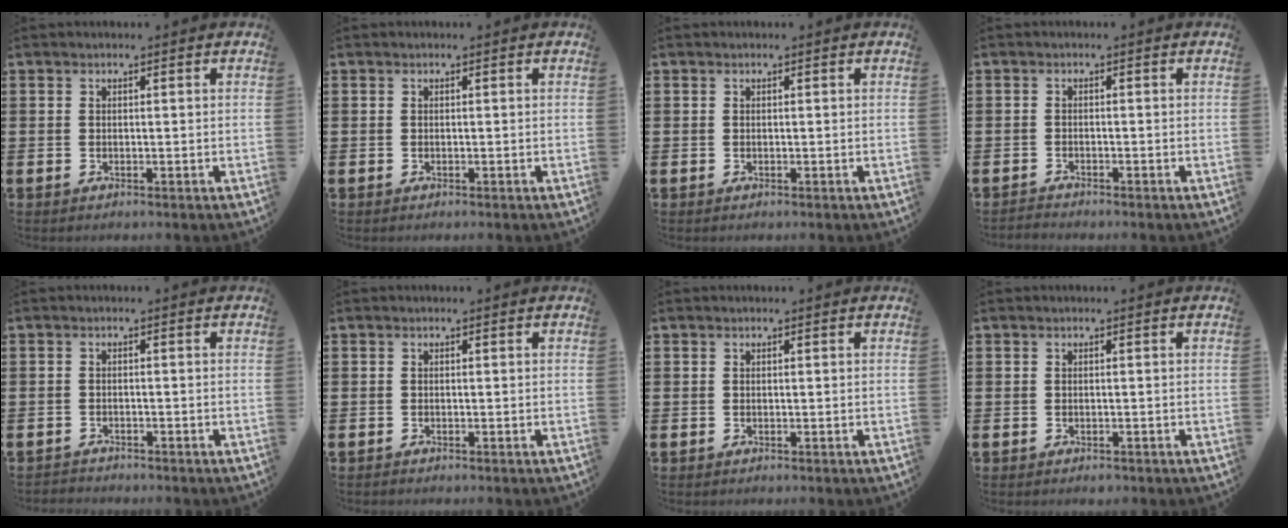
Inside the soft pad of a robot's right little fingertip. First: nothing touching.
{"total": 0.0}
{"total": 0.0}
{"total": 0.9, "force": [-0.9, 0.0, -0.1], "torque": [0.000, 0.000, -0.019]}
{"total": 0.9, "force": [-0.9, 0.1, -0.1], "torque": [0.000, 0.002, -0.020]}
{"total": 0.0}
{"total": 0.0}
{"total": 0.0}